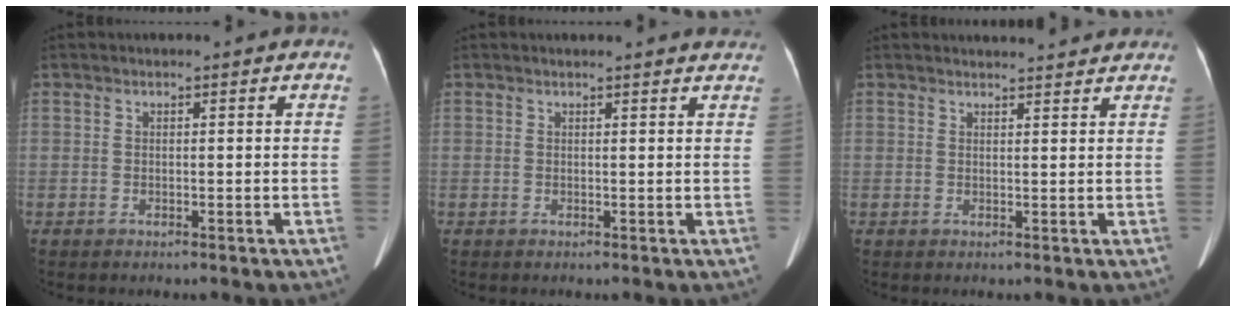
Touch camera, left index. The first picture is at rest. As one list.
[{"total": 5.7, "force": [5.5, 0.7, 1.5], "torque": [-0.011, 0.006, 0.042]}, {"total": 5.1, "force": [5.0, 0.6, 1.1], "torque": [-0.016, 0.016, 0.054]}]